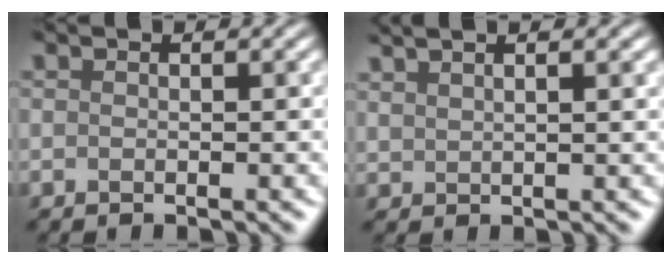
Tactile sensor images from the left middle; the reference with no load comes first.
{"total": 2.7, "force": [2.4, 1.0, 0.8], "torque": [0.022, 0.003, 0.010]}